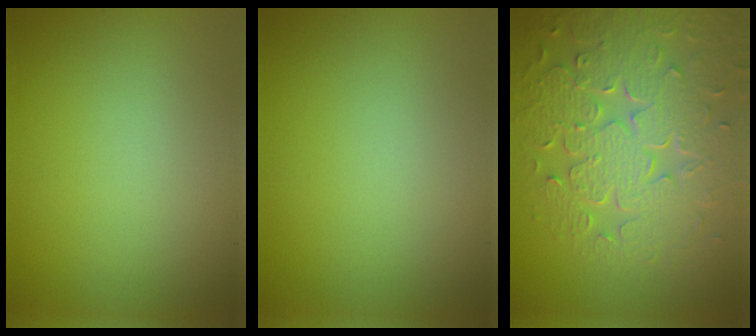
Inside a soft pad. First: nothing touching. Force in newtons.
{"total": 0.0}
{"total": 8.7, "press": 6.3, "slide": 6.0}